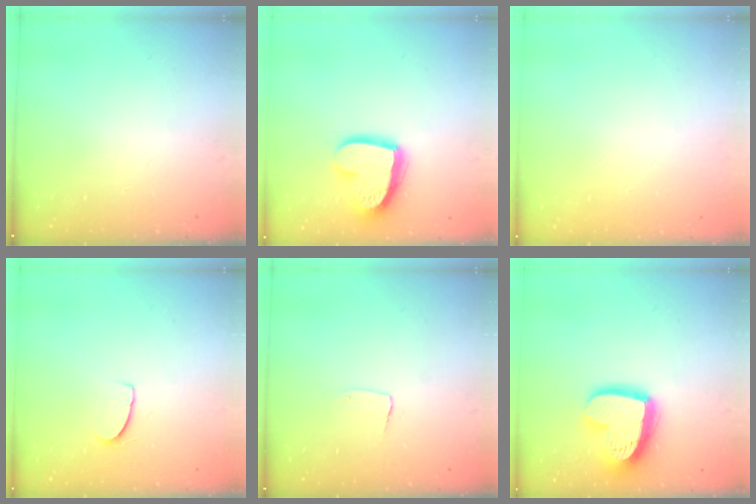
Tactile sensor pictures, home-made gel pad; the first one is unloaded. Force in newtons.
{"total": 15.9, "press": 15.8, "slide": 1.4}
{"total": 0.7, "press": 0.6, "slide": 0.3}
{"total": 5.7, "press": 5.6, "slide": 0.5}
{"total": 3.2, "press": 3.2, "slide": 0.3}
{"total": 17.0, "press": 17.0, "slide": 1.5}